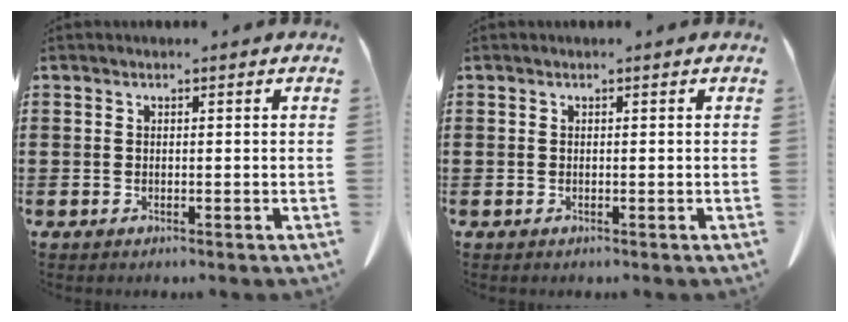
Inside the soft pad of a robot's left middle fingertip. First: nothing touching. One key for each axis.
{"total": 0.0}